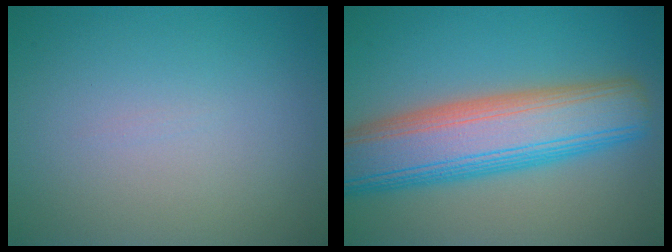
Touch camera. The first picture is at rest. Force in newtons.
{"total": 10.4, "press": 10.4, "slide": 0.4}